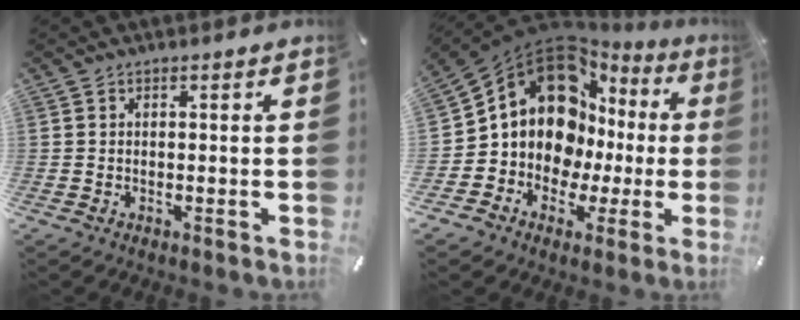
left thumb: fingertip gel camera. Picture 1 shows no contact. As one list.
[{"total": 15.5, "force": [3.2, 12.9, 8.1], "torque": [-0.150, -0.037, 0.059]}]